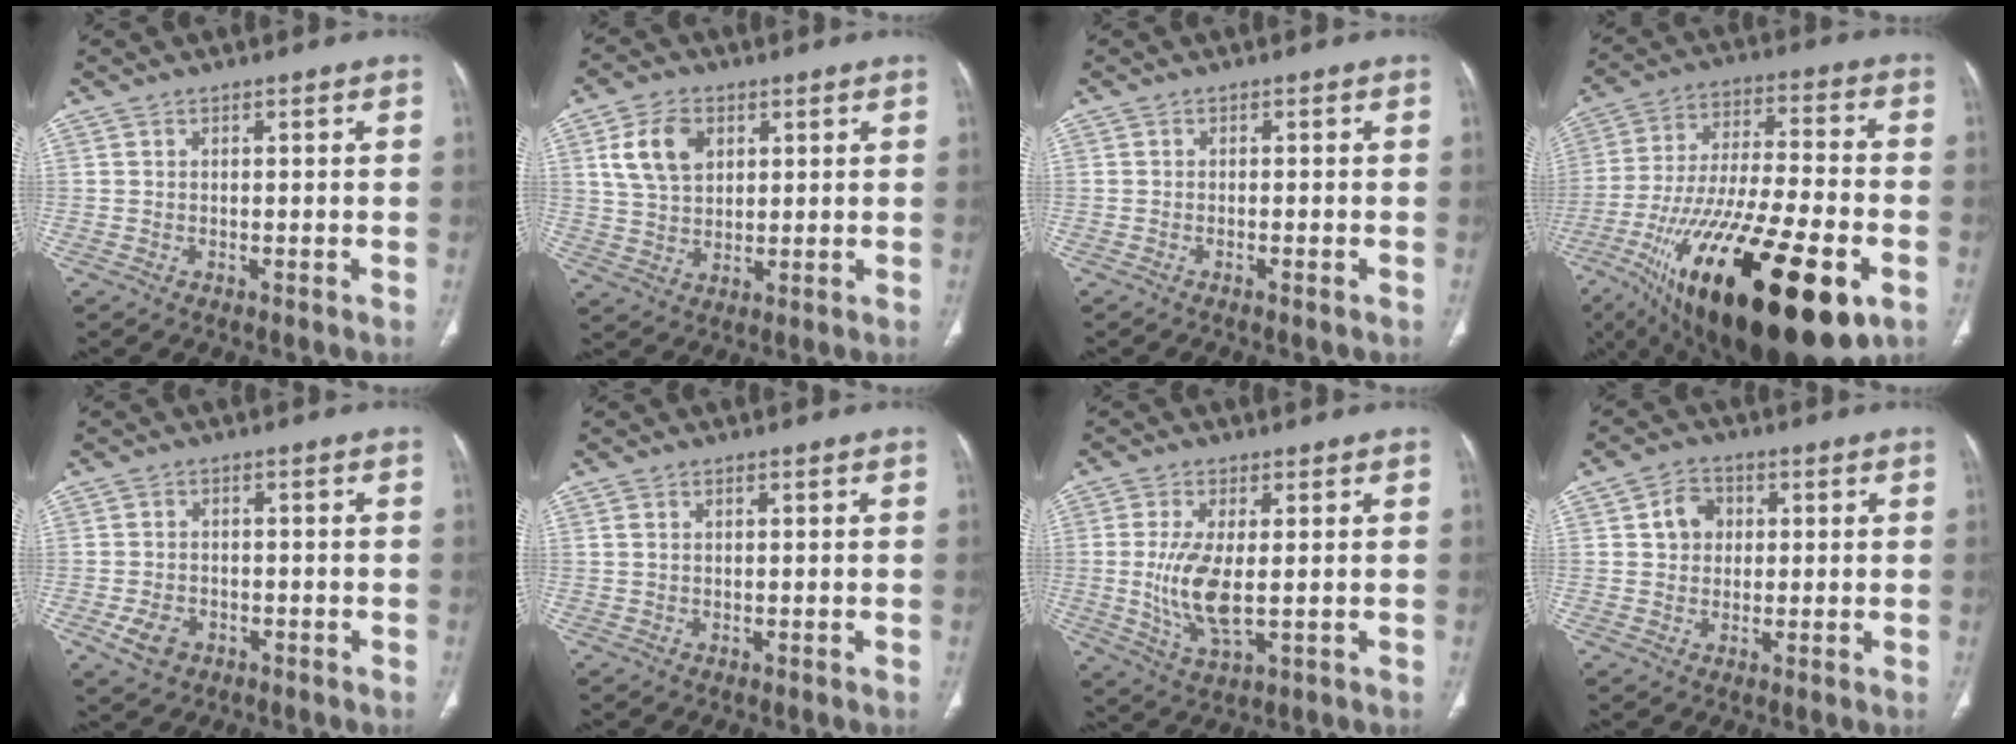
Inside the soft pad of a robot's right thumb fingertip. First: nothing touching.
{"total": 9.0, "force": [3.2, 6.1, 5.7], "torque": [-0.094, -0.006, 0.065]}
{"total": 1.2, "force": [-0.8, 0.1, 0.9], "torque": [-0.020, 0.002, -0.009]}
{"total": 34.5, "force": [-14.8, 11.7, 28.9], "torque": [-0.495, 0.020, -0.234]}
{"total": 4.6, "force": [-2.0, 3.4, 2.4], "torque": [-0.045, 0.008, -0.028]}
{"total": 1.0, "force": [0.4, 0.6, 0.7], "torque": [-0.019, 0.009, 0.013]}
{"total": 9.4, "force": [-0.2, 3.7, 8.7], "torque": [-0.186, -0.018, 0.004]}
{"total": 5.3, "force": [1.1, 4.4, 2.7], "torque": [-0.024, 0.005, 0.014]}